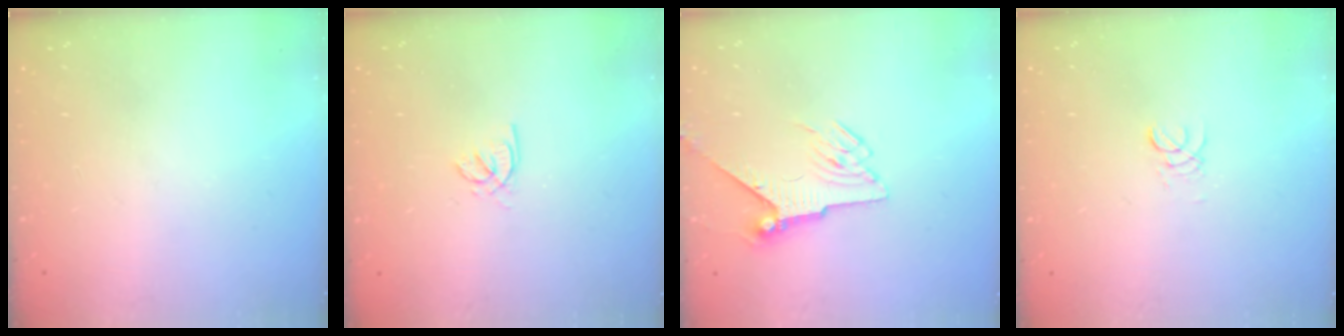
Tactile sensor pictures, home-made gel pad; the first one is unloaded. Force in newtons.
{"total": 1.9, "press": 1.8, "slide": 0.4}
{"total": 6.3, "press": 6.2, "slide": 1.0}
{"total": 2.0, "press": 2.0, "slide": 0.2}